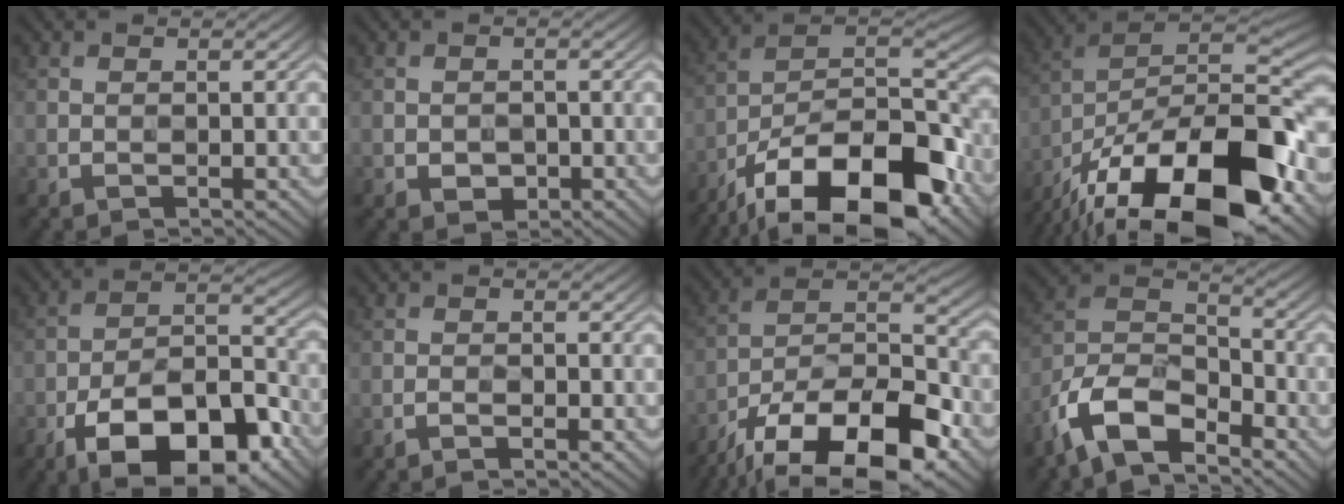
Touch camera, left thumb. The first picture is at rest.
{"total": 2.0, "force": [-0.8, 1.4, 1.1], "torque": [-0.021, -0.004, -0.013]}
{"total": 20.0, "force": [-12.4, 8.1, 13.5], "torque": [-0.241, -0.025, -0.213]}
{"total": 21.0, "force": [-12.3, 8.5, 14.8], "torque": [-0.264, -0.007, -0.202]}
{"total": 16.6, "force": [-10.1, 6.9, 11.3], "torque": [-0.180, -0.010, -0.174]}
{"total": 0.9, "force": [-0.8, -0.1, 0.5], "torque": [-0.010, 0.005, -0.018]}
{"total": 19.7, "force": [-14.0, 7.2, 11.8], "torque": [-0.211, -0.035, -0.225]}
{"total": 11.6, "force": [-8.1, 4.8, 6.9], "torque": [-0.147, 0.002, -0.175]}